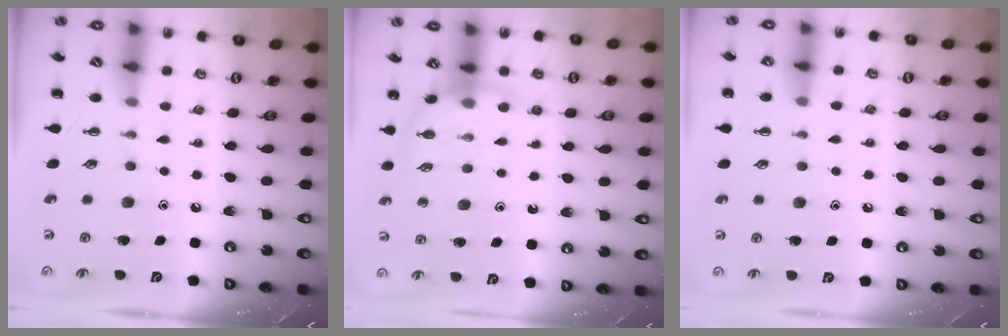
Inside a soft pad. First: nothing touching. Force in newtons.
{"total": 6.2, "press": 6.2, "slide": 0.5}
{"total": 6.3, "press": 6.0, "slide": 1.9}